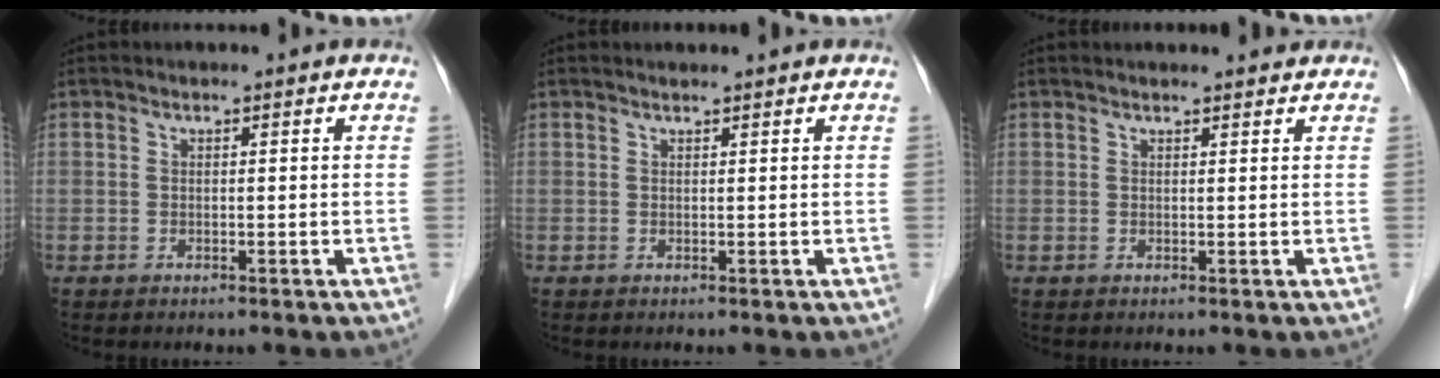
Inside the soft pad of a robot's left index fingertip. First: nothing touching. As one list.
[{"total": 0.9, "force": [0.8, 0.0, 0.3], "torque": [-0.009, 0.006, 0.016]}, {"total": 3.1, "force": [2.9, 0.5, 0.8], "torque": [-0.012, 0.011, 0.034]}]